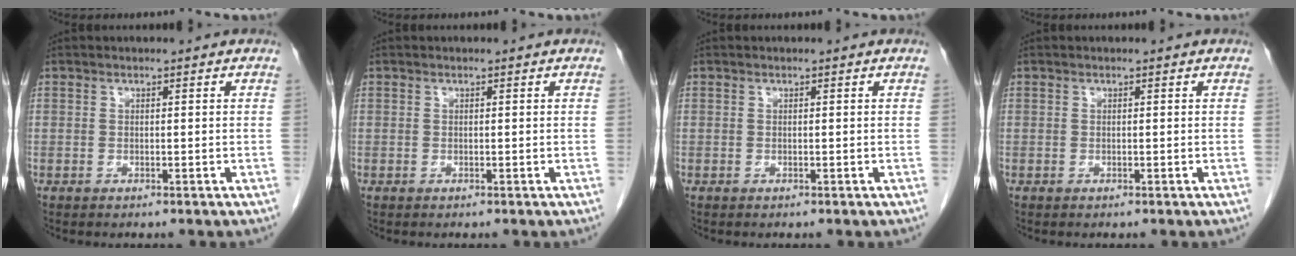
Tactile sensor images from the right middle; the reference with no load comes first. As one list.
[{"total": 0.0}, {"total": 0.0}, {"total": 0.0}]